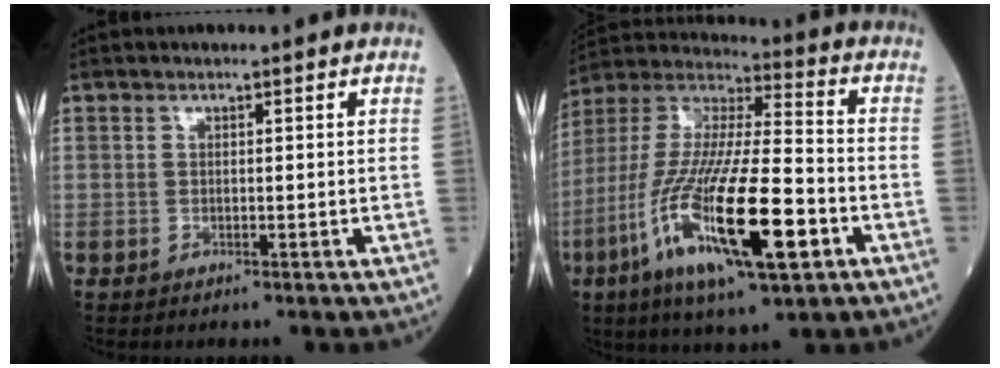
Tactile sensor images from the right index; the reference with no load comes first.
{"total": 22.7, "force": [-8.3, 4.2, 20.7], "torque": [-0.428, -0.038, -0.149]}